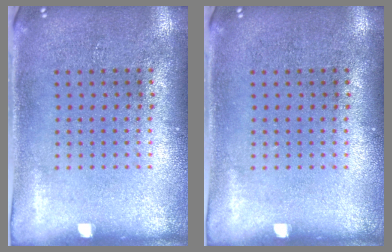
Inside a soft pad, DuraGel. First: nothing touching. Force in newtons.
{"total": 0.0}